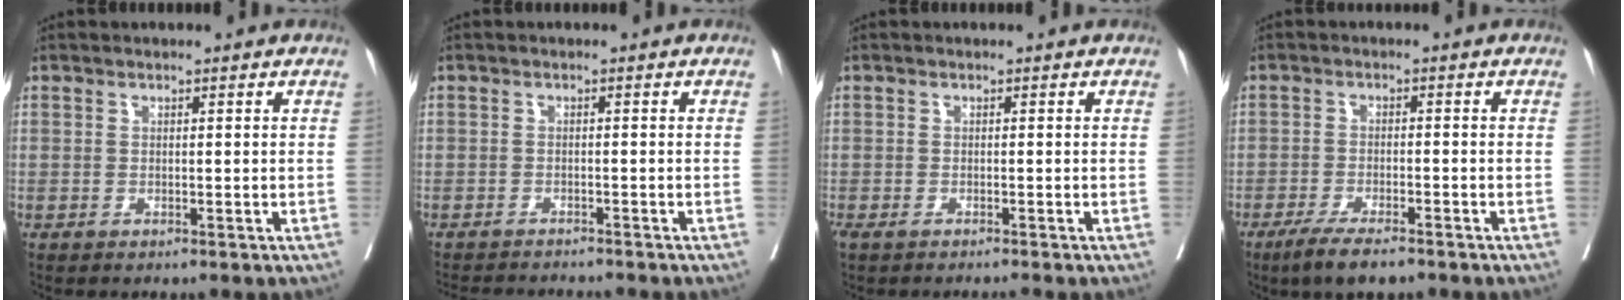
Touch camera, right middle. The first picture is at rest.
{"total": 7.8, "force": [-7.4, 0.6, 2.4], "torque": [-0.026, -0.006, -0.103]}
{"total": 2.5, "force": [-2.2, 0.1, 1.1], "torque": [-0.013, -0.005, -0.036]}
{"total": 6.2, "force": [-4.6, 1.2, 4.0], "torque": [-0.068, -0.011, -0.075]}